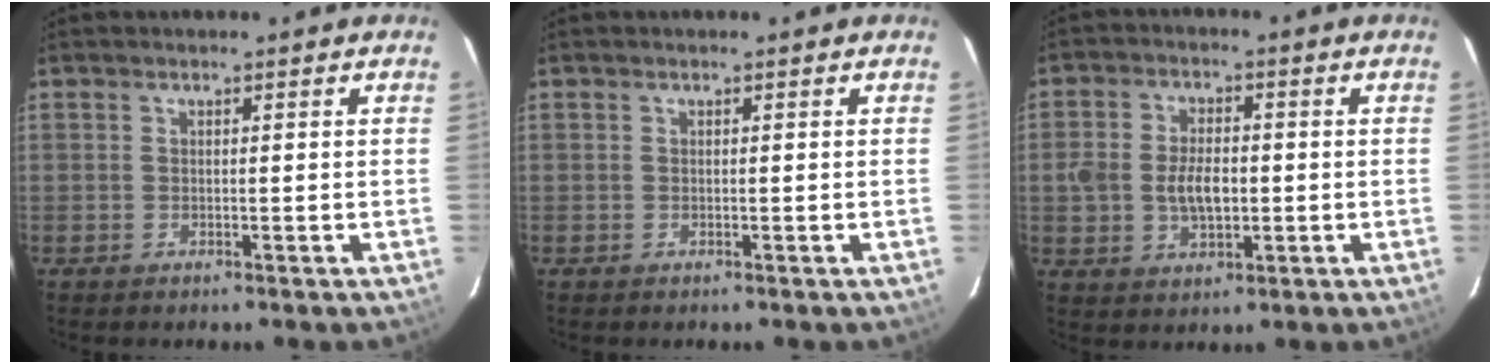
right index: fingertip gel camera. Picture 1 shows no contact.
{"total": 0.0}
{"total": 7.4, "force": [-0.7, 4.5, 5.8], "torque": [-0.116, 0.006, -0.010]}